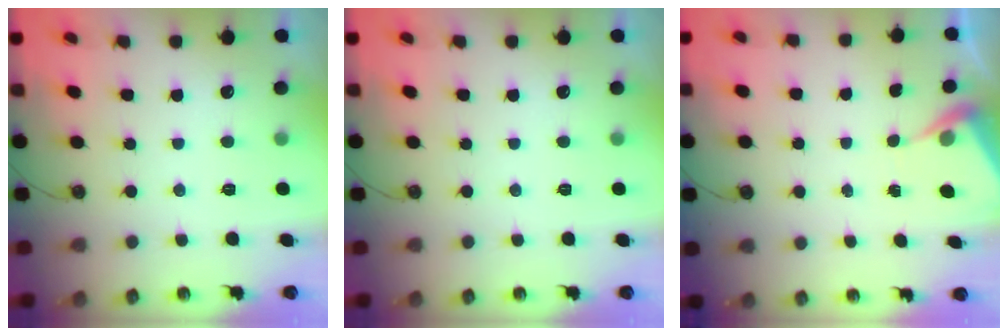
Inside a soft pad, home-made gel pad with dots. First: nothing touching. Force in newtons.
{"total": 0.0}
{"total": 4.9, "press": 4.9, "slide": 0.1}